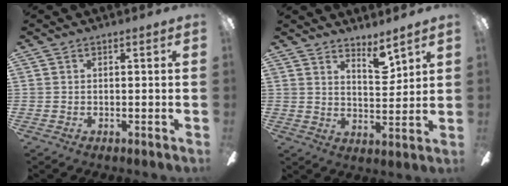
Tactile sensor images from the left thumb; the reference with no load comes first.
{"total": 6.6, "force": [5.2, 2.0, 3.6], "torque": [-0.044, -0.034, 0.086]}